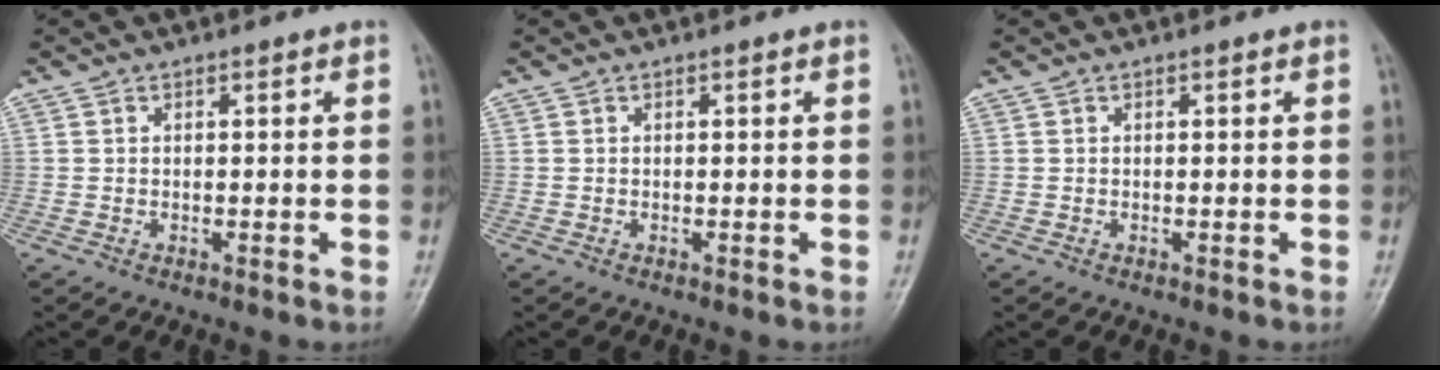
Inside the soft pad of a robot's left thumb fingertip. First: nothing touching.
{"total": 0.0}
{"total": 0.0}